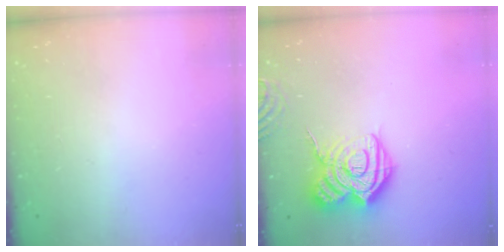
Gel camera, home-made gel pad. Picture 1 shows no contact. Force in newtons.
{"total": 17.2, "press": 17.2, "slide": 1.5}